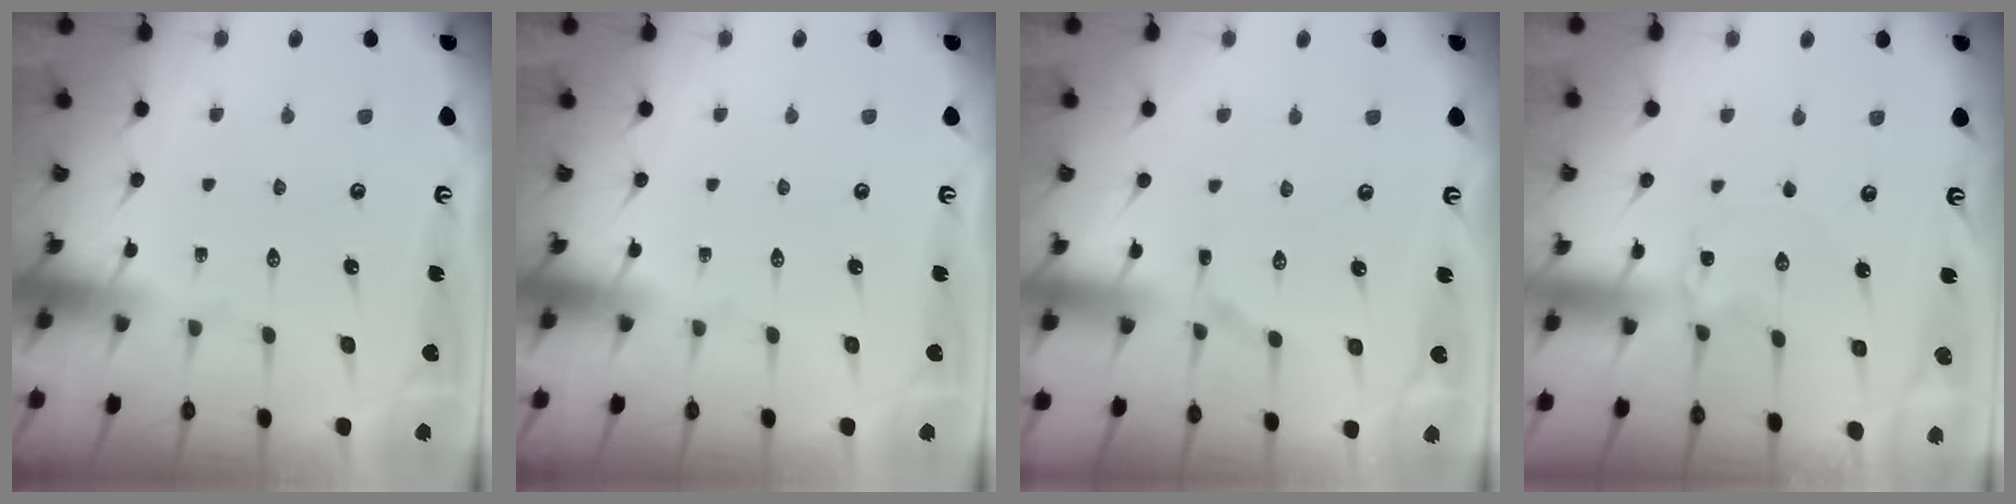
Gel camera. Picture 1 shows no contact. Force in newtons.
{"total": 0.0}
{"total": 2.9, "press": 2.9, "slide": 0.3}
{"total": 0.0}